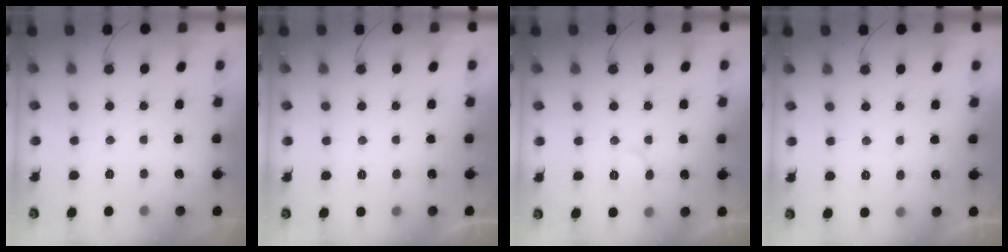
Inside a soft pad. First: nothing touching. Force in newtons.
{"total": 3.8, "press": 3.8, "slide": 0.3}
{"total": 7.7, "press": 7.7, "slide": 0.7}
{"total": 3.6, "press": 3.6, "slide": 0.1}